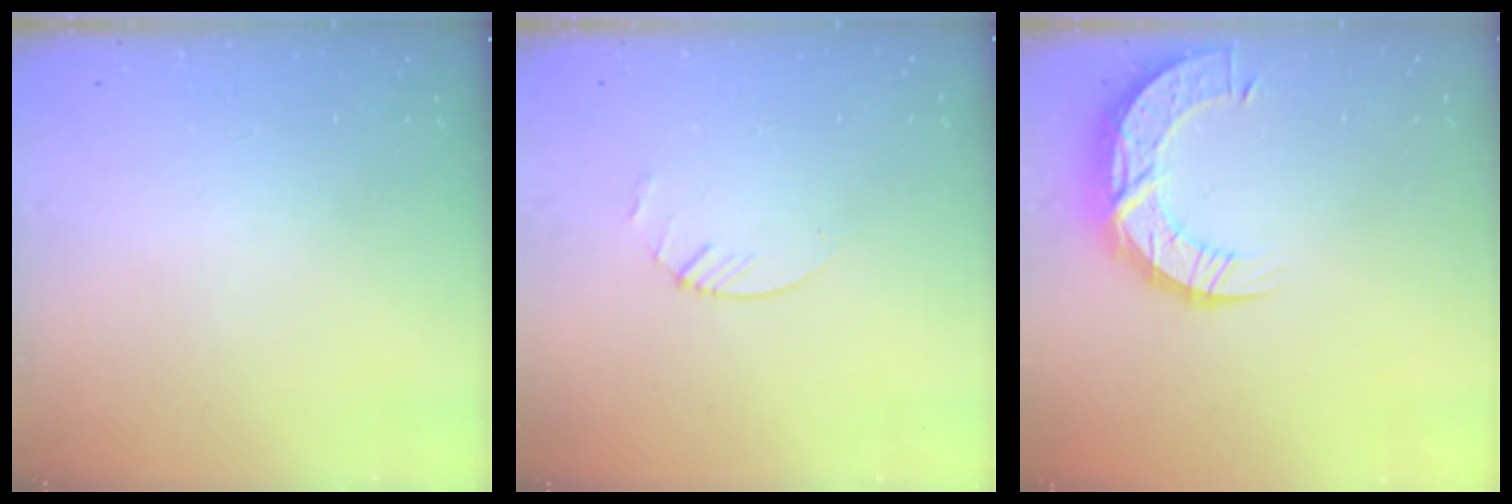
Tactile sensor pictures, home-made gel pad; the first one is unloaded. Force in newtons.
{"total": 3.0, "press": 3.0, "slide": 0.3}
{"total": 12.8, "press": 12.8, "slide": 0.9}